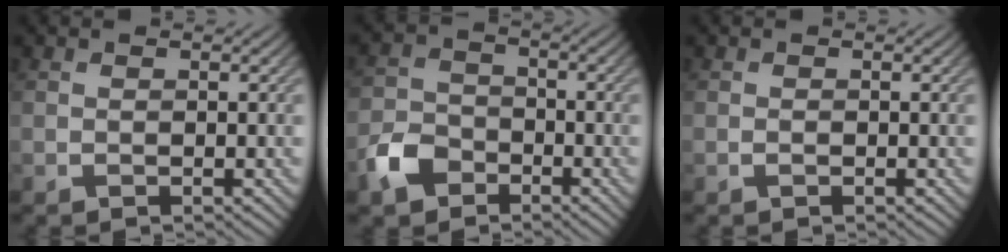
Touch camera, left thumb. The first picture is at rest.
{"total": 5.6, "force": [-3.4, 3.8, 2.4], "torque": [-0.060, -0.002, -0.079]}
{"total": 0.5, "force": [-0.3, 0.2, 0.3], "torque": [-0.008, -0.001, -0.004]}